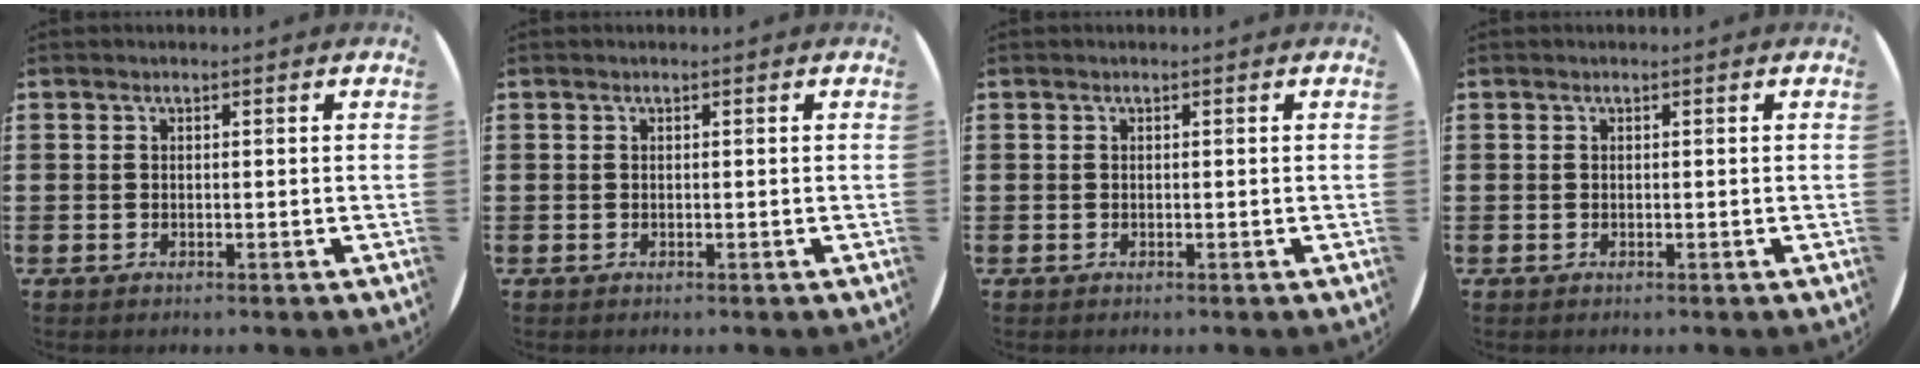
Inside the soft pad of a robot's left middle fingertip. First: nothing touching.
{"total": 0.0}
{"total": 0.0}
{"total": 0.0}